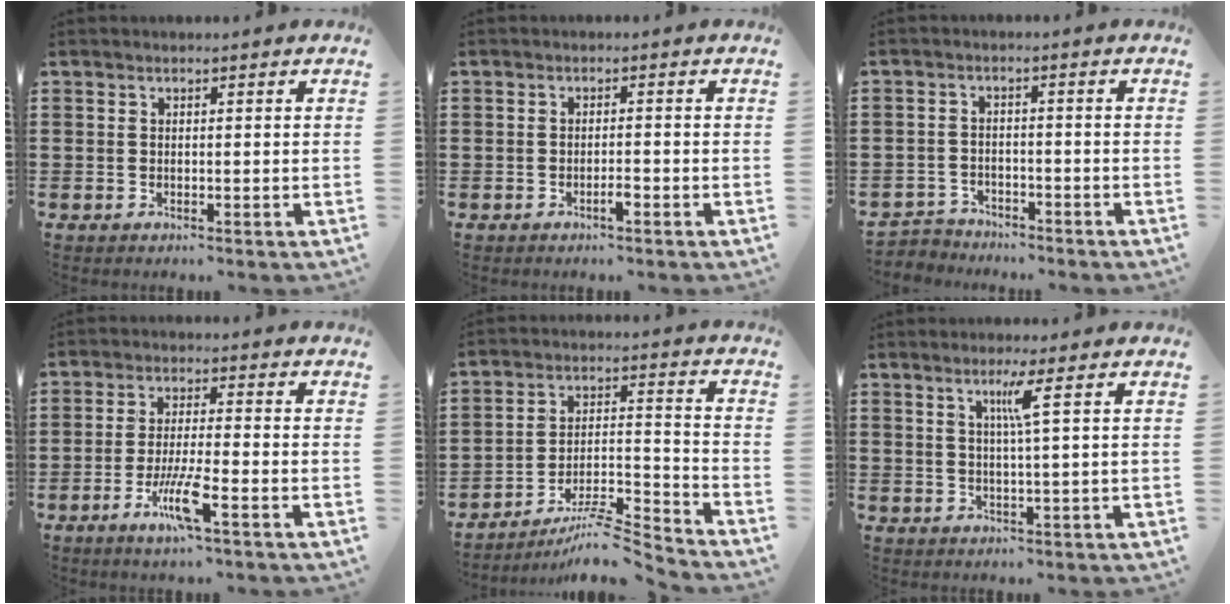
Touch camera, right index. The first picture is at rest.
{"total": 1.7, "force": [-1.0, 0.2, 1.4], "torque": [-0.026, -0.001, -0.017]}
{"total": 2.9, "force": [-2.7, 0.7, -0.4], "torque": [-0.002, 0.002, -0.061]}
{"total": 6.8, "force": [-3.4, 0.6, 5.8], "torque": [-0.120, -0.011, -0.065]}
{"total": 7.7, "force": [-7.0, 0.6, 3.3], "torque": [-0.050, 0.004, -0.135]}
{"total": 3.7, "force": [1.4, -0.6, 3.3], "torque": [-0.068, -0.006, 0.020]}